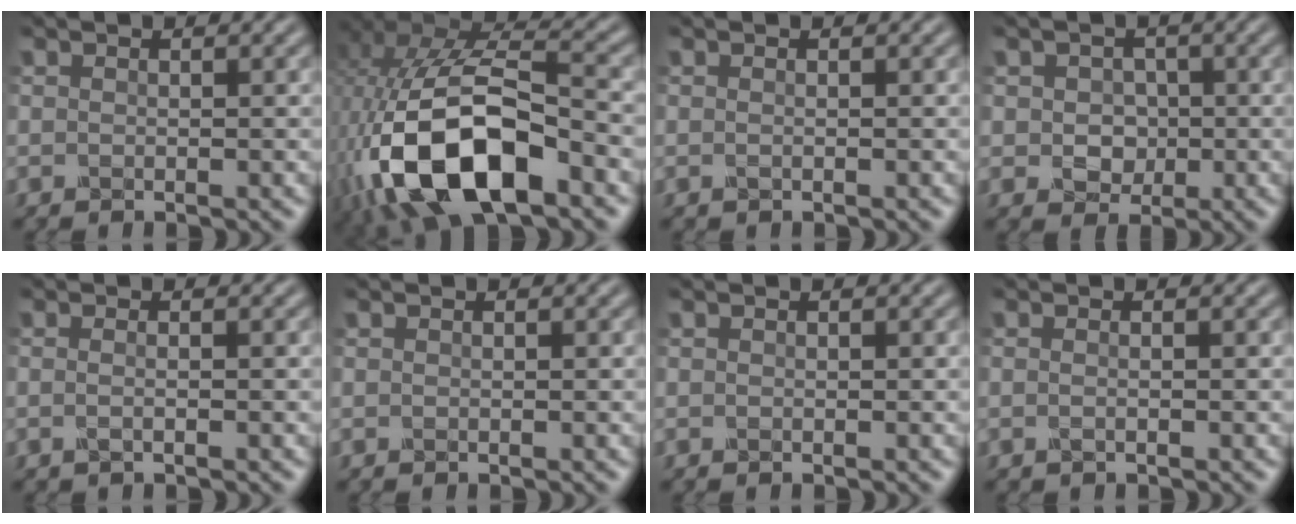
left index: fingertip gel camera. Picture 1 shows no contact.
{"total": 13.5, "force": [-4.3, 7.1, 10.7], "torque": [-0.217, -0.014, -0.069]}
{"total": 0.0}
{"total": 2.1, "force": [0.1, 2.0, 0.5], "torque": [0.006, -0.004, -0.003]}
{"total": 1.1, "force": [0.0, 0.6, 0.9], "torque": [-0.002, -0.005, -0.015]}
{"total": 0.0}
{"total": 0.0}
{"total": 0.8, "force": [0.1, 0.5, 0.6], "torque": [0.004, -0.005, -0.013]}